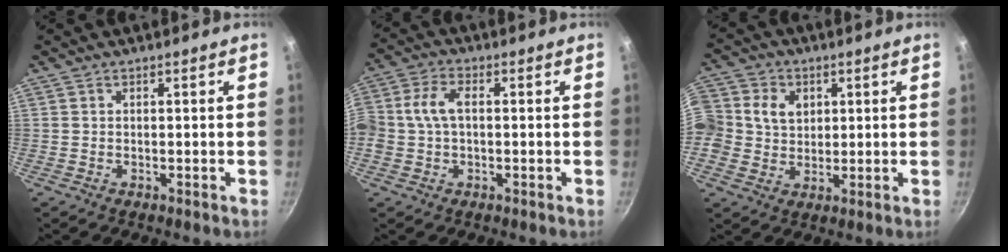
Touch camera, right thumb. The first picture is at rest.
{"total": 6.9, "force": [0.1, 4.5, 5.2], "torque": [-0.108, 0.023, -0.008]}
{"total": 16.0, "force": [2.5, 14.2, 7.0], "torque": [-0.178, 0.033, 0.041]}